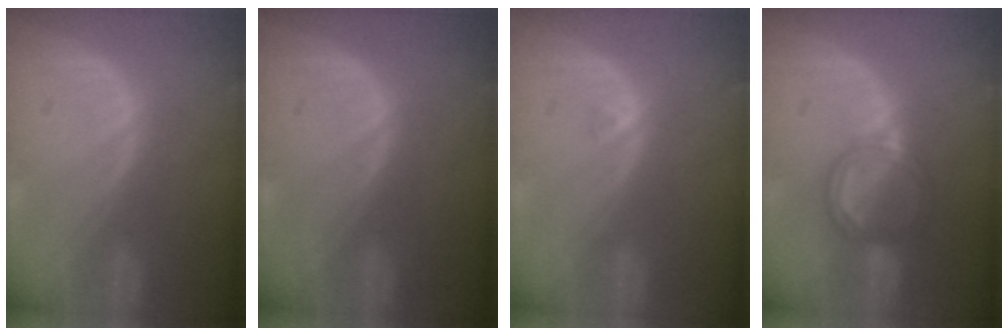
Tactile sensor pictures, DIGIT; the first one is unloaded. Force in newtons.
{"total": 0.0}
{"total": 0.5, "press": 0.5, "slide": 0.2}
{"total": 5.5, "press": 5.2, "slide": 1.8}